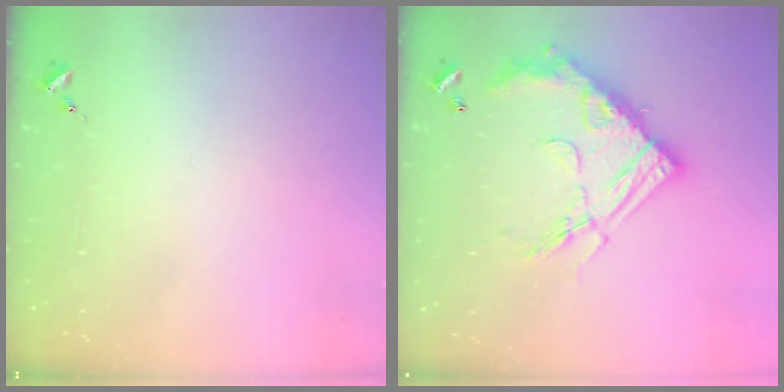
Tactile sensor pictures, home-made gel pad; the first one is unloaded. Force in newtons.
{"total": 20.3, "press": 20.2, "slide": 1.9}